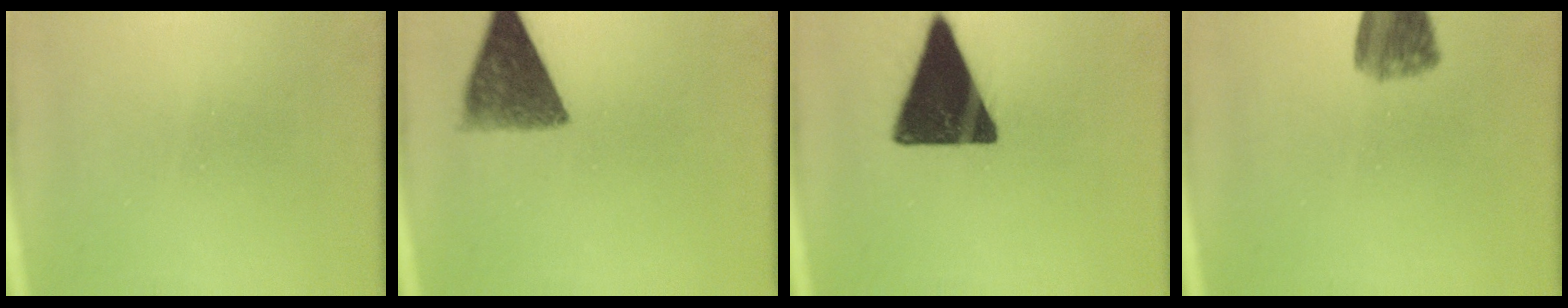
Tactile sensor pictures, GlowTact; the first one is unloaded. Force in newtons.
{"total": 8.8}
{"total": 17.6}
{"total": 6.2}